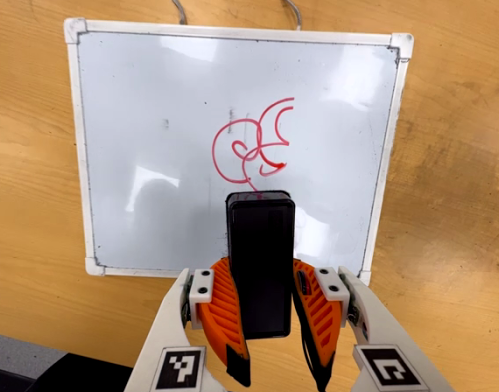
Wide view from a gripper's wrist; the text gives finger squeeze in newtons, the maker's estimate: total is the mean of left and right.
{"total": 10.6, "left": 9.8, "right": 11.3}